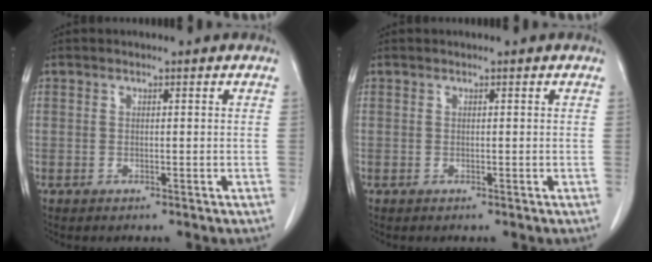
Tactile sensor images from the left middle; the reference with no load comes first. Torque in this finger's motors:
{"motor_torque": [0.17, -0.17, 0.03, -0.01]}